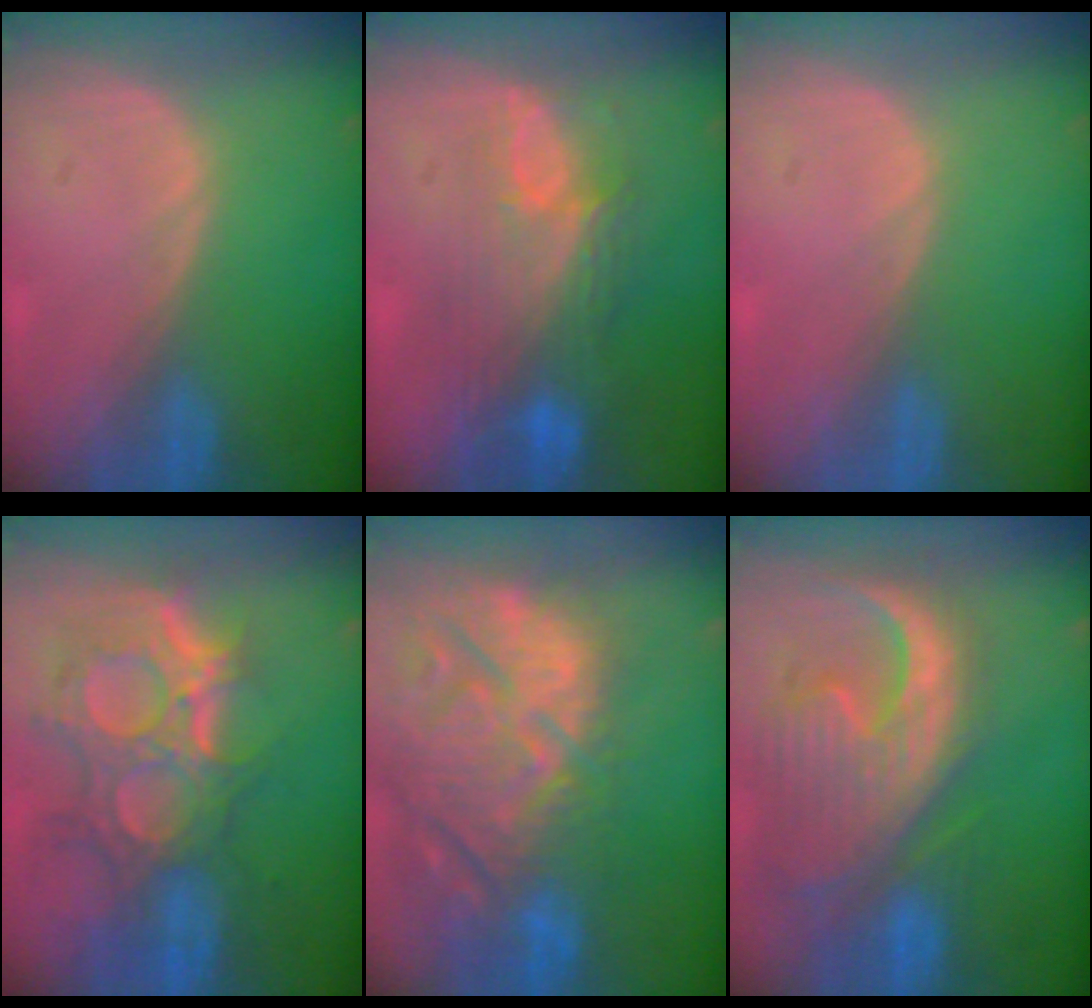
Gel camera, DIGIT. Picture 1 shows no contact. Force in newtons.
{"total": 9.7, "press": 8.4, "slide": 5.0}
{"total": 0.0}
{"total": 12.1, "press": 10.8, "slide": 5.4}
{"total": 15.3, "press": 13.0, "slide": 8.0}
{"total": 13.4, "press": 11.5, "slide": 6.9}